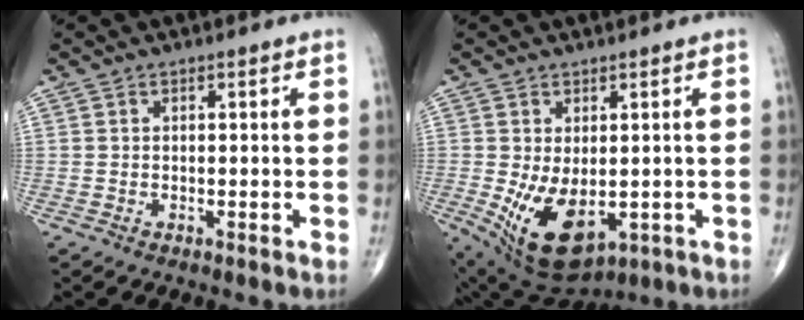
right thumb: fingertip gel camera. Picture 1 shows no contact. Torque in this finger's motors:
{"motor_torque": [0.43, 0.42, 0.68, 0.31, 0.39]}